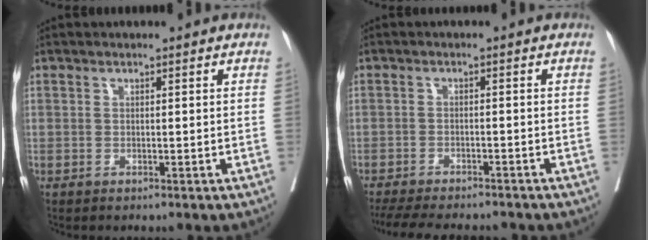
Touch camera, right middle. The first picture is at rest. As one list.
[{"total": 13.9, "force": [-12.3, 3.0, 5.6], "torque": [-0.113, -0.015, -0.169]}]